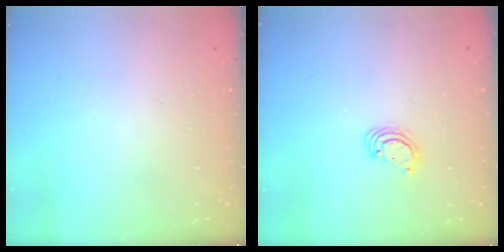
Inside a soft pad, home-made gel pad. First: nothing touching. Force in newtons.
{"total": 3.5, "press": 3.5, "slide": 0.3}